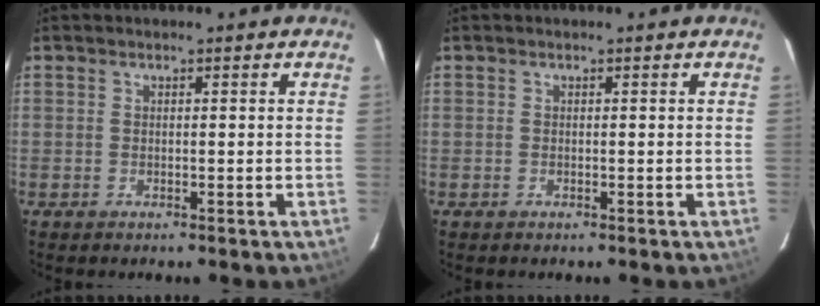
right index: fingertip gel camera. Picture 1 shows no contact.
{"total": 0.0}